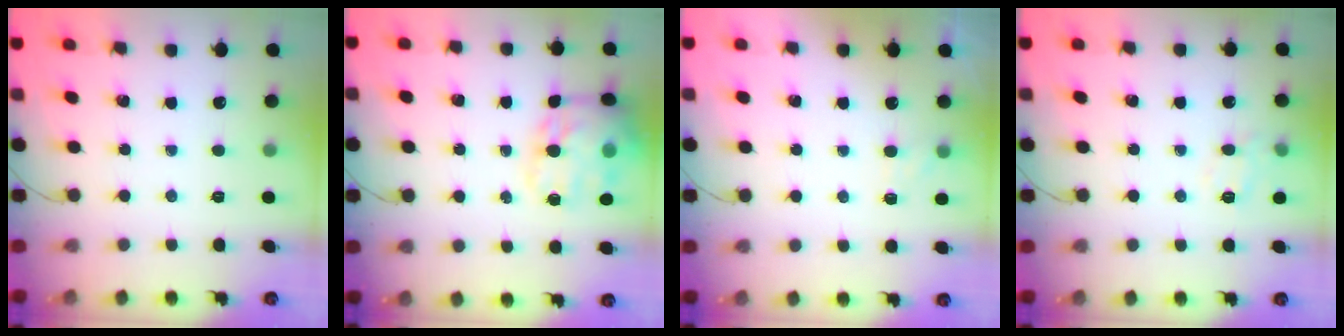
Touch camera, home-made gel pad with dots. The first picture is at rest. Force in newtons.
{"total": 17.6, "press": 17.4, "slide": 2.5}
{"total": 5.6, "press": 5.3, "slide": 1.7}
{"total": 8.6, "press": 8.5, "slide": 1.1}